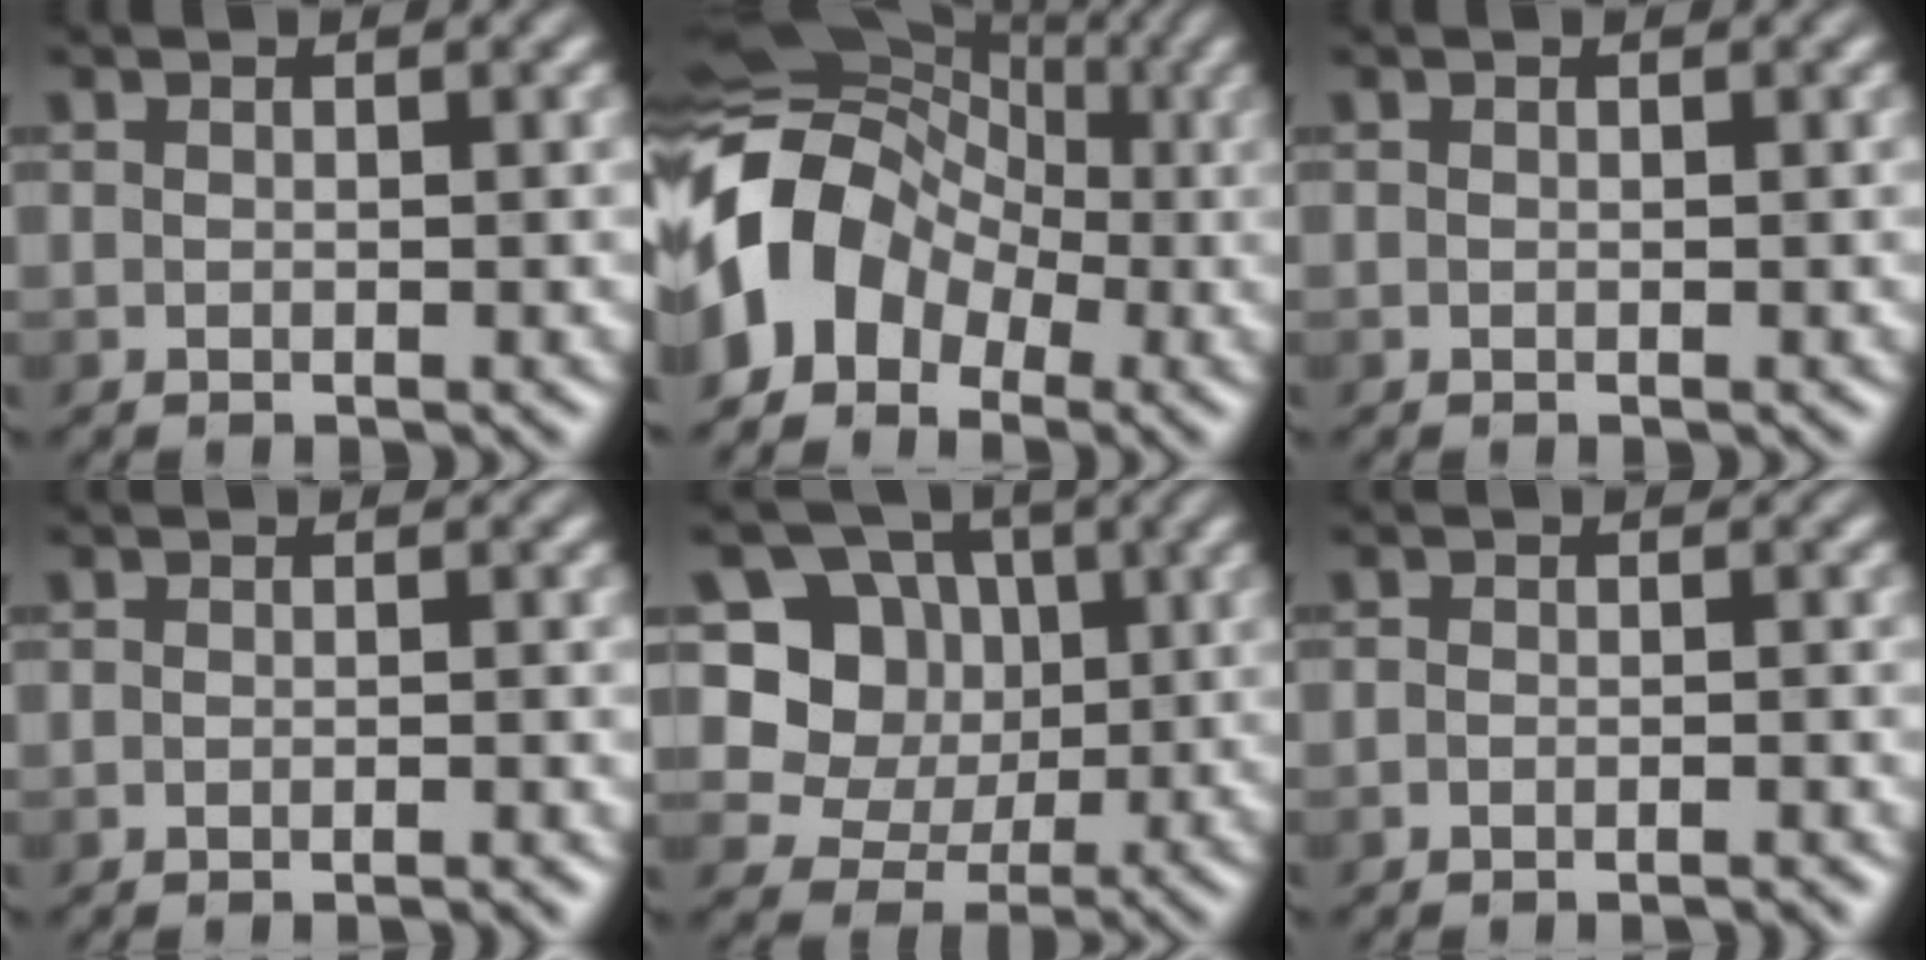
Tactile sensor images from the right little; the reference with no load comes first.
{"total": 9.9, "force": [-2.6, 7.8, 5.6], "torque": [-0.101, 0.011, -0.067]}
{"total": 0.0}
{"total": 1.6, "force": [-1.4, 0.1, 0.7], "torque": [-0.004, 0.001, -0.021]}
{"total": 8.0, "force": [1.9, 7.1, 3.1], "torque": [-0.055, 0.006, 0.023]}
{"total": 2.3, "force": [-2.1, 0.3, 0.8], "torque": [-0.011, 0.013, -0.029]}